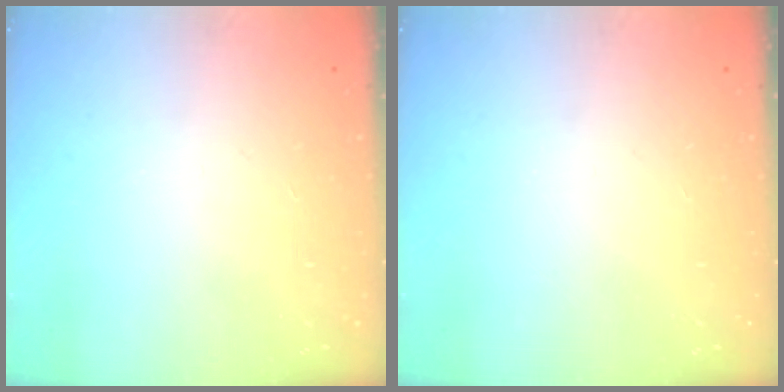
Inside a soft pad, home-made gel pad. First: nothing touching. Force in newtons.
{"total": 0.0}